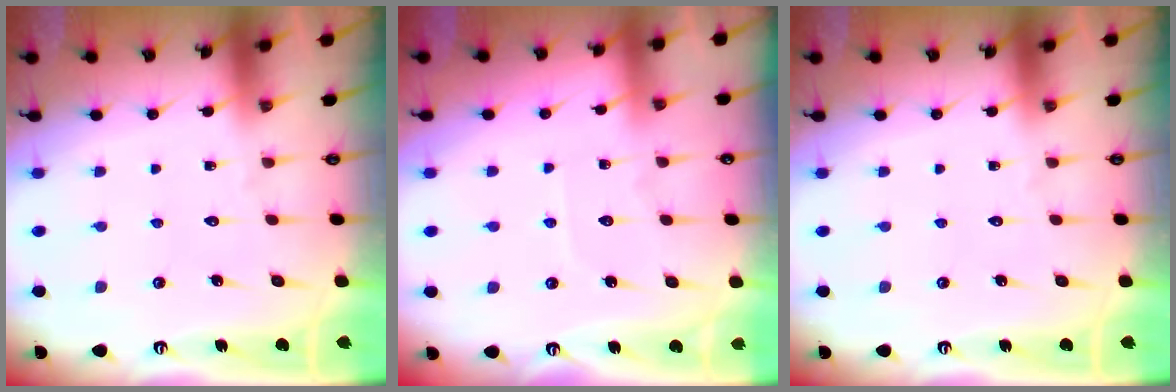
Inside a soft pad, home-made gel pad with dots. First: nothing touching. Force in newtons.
{"total": 2.9, "press": 2.9, "slide": 0.4}
{"total": 0.0}